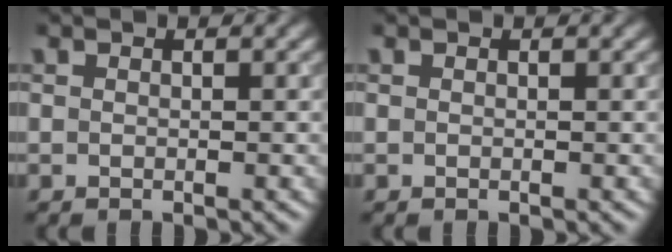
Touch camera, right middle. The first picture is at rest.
{"total": 0.0}